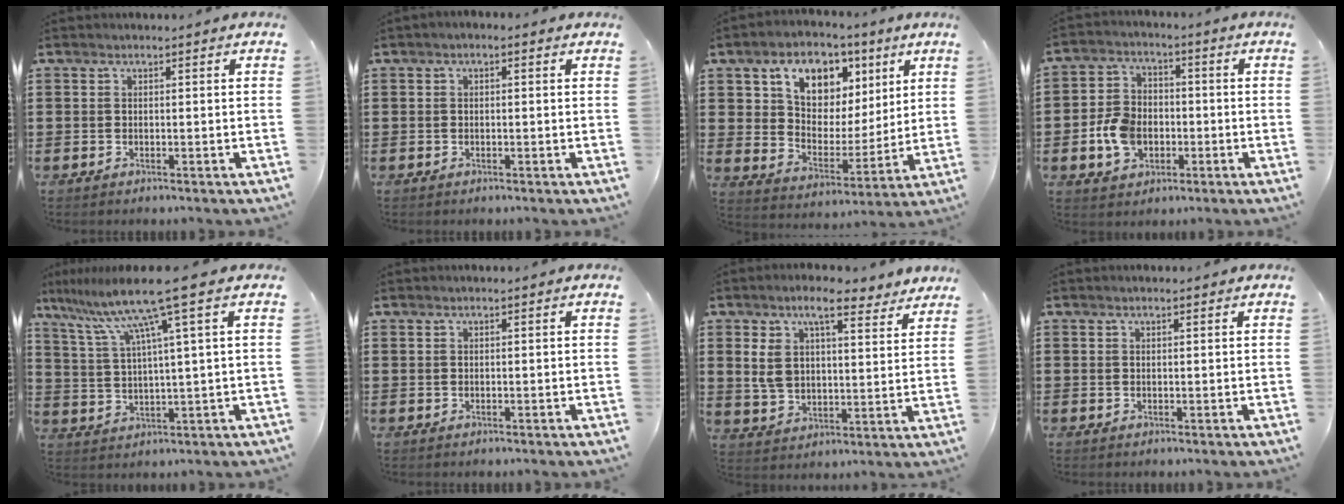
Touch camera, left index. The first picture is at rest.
{"total": 0.7, "force": [-0.3, 0.3, 0.6], "torque": [-0.012, -0.002, -0.006]}
{"total": 9.5, "force": [5.7, 6.5, 3.9], "torque": [-0.088, -0.014, 0.099]}
{"total": 7.1, "force": [-1.7, 5.5, 4.2], "torque": [-0.108, 0.006, -0.036]}
{"total": 10.5, "force": [6.4, -0.7, 8.4], "torque": [-0.196, -0.029, 0.099]}
{"total": 0.0}
{"total": 9.6, "force": [6.9, 3.1, 6.0], "torque": [-0.127, -0.013, 0.123]}
{"total": 0.6, "force": [0.5, 0.0, 0.4], "torque": [-0.008, 0.000, 0.009]}